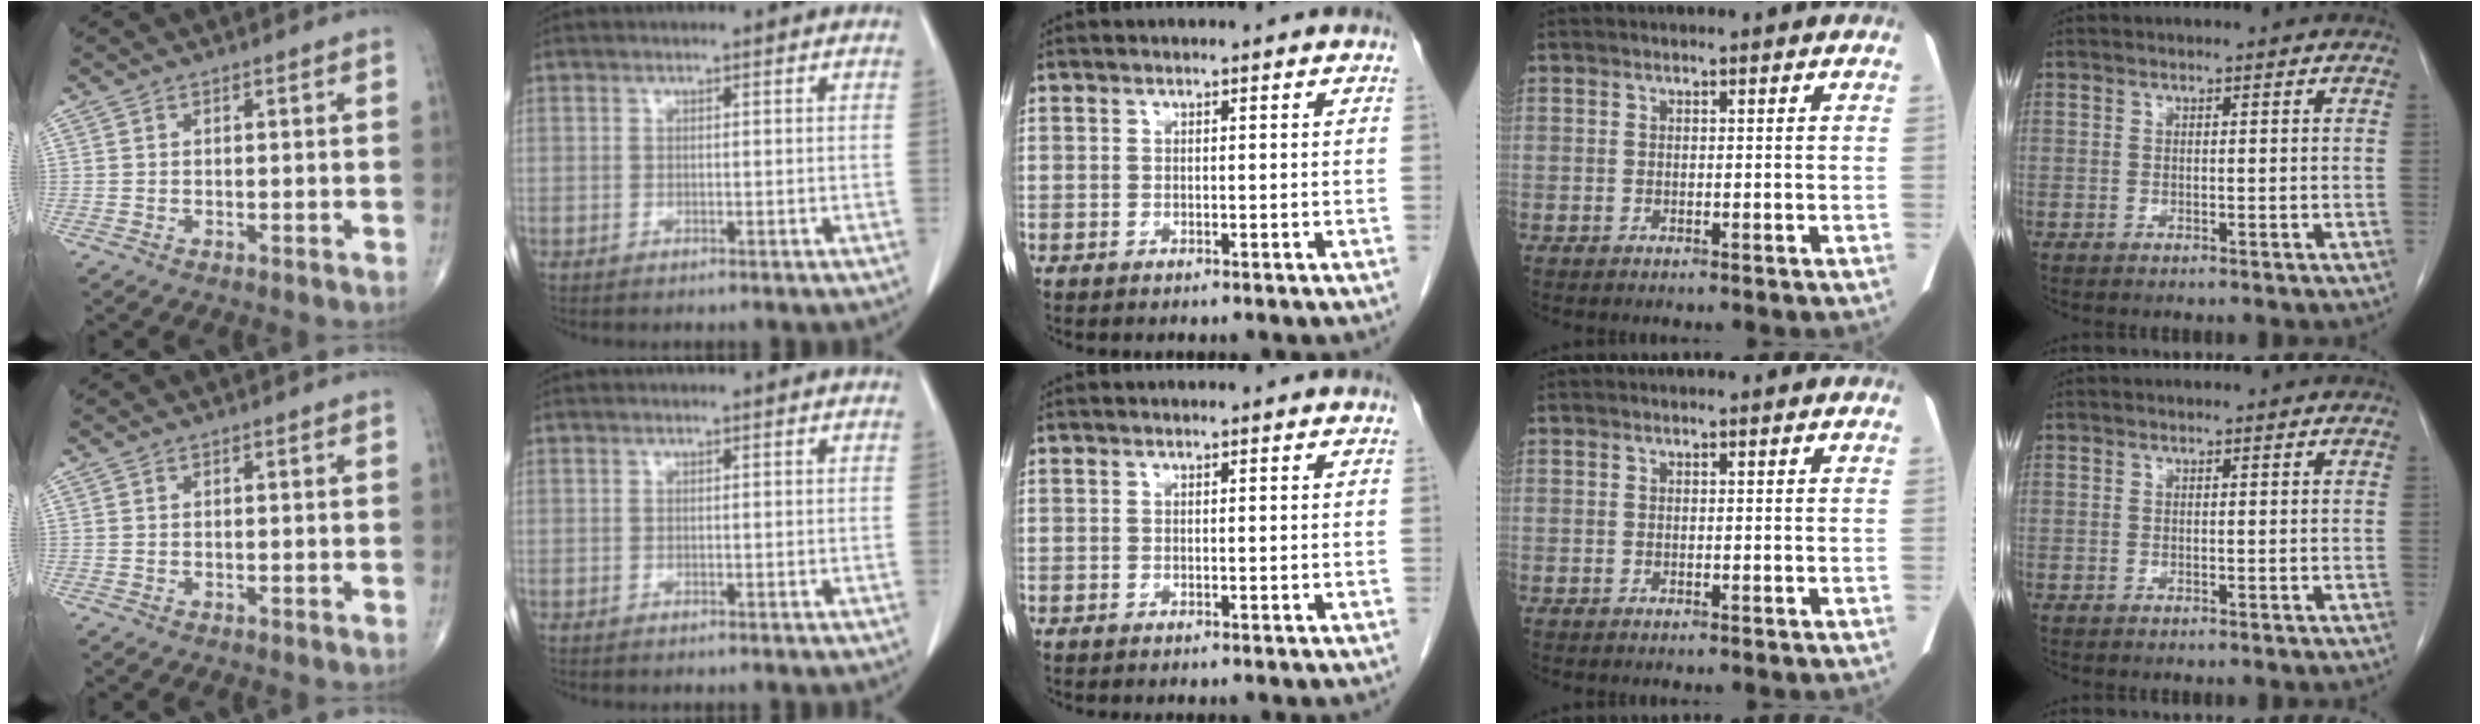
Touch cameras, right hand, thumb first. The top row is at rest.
{}